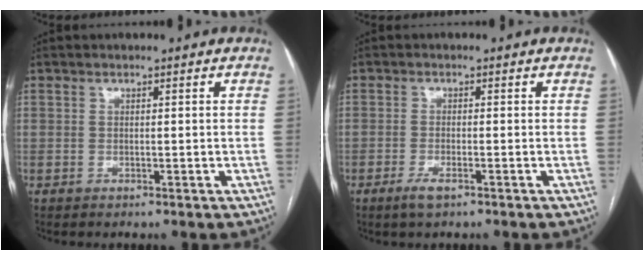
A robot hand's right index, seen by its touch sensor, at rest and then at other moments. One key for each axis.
{"total": 2.5, "fx": -1.6, "fy": 0.5, "fz": 1.9, "tx": -0.041, "ty": -0.003, "tz": -0.030}